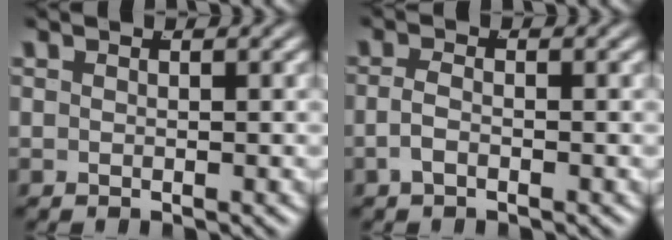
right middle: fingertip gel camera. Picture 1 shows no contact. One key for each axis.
{"total": 1.6, "fx": -0.9, "fy": 0.4, "fz": 1.2, "tx": -0.034, "ty": -0.010, "tz": -0.012}